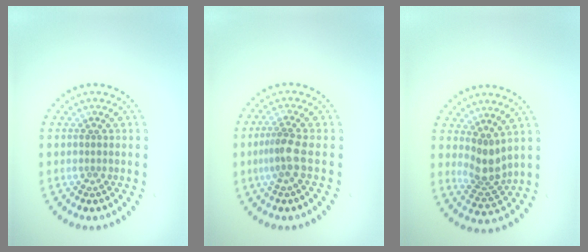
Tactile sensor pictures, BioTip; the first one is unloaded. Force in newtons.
{"total": 2.4, "press": 1.7, "slide": 1.6}
{"total": 2.7, "press": 2.1, "slide": 1.7}